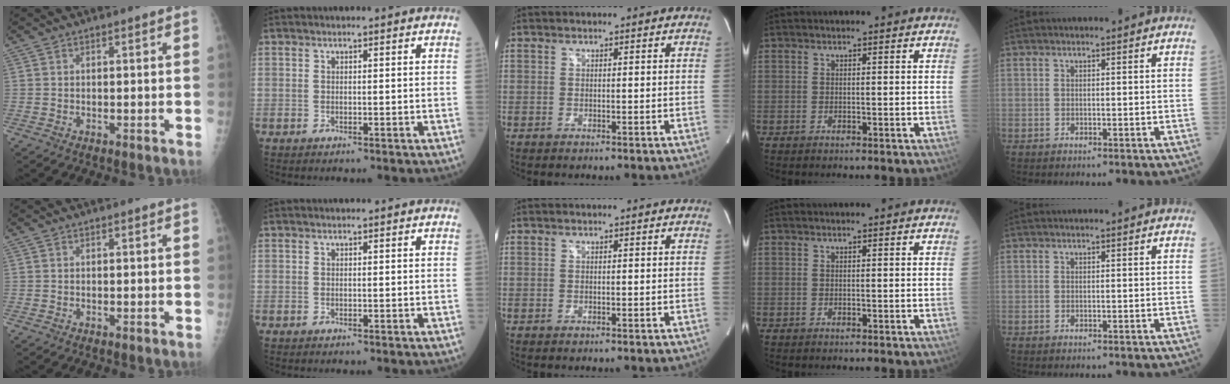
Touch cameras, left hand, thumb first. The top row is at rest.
{}